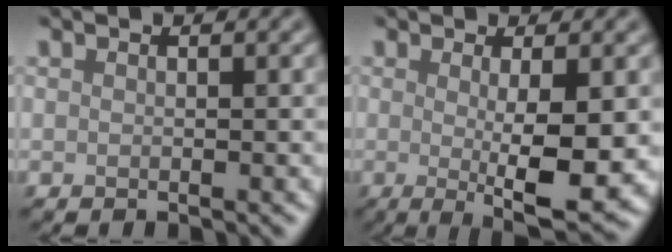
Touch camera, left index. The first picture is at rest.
{"total": 6.7, "force": [-0.5, 1.3, 6.6], "torque": [-0.097, -0.013, -0.003]}